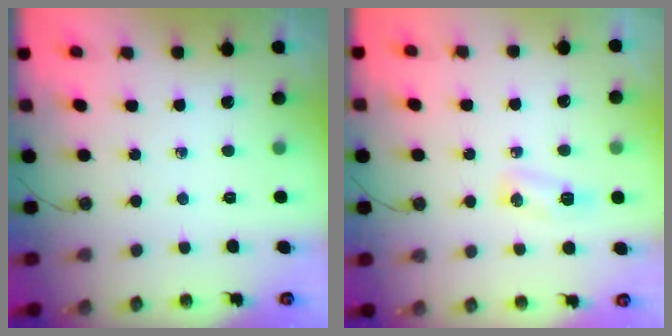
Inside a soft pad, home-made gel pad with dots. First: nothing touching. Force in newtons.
{"total": 11.4, "press": 6.3, "slide": 9.5}